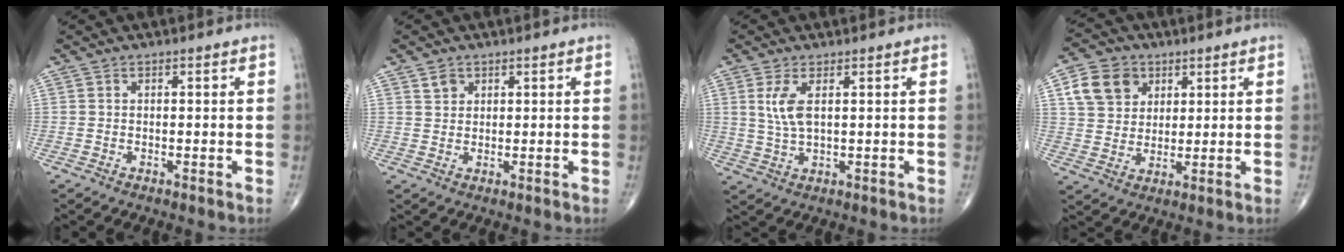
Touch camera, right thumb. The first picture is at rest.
{"total": 2.2, "force": [1.3, 1.6, 0.7], "torque": [-0.002, -0.007, 0.023]}
{"total": 5.0, "force": [1.5, 1.8, 4.4], "torque": [-0.101, -0.007, 0.038]}
{"total": 9.6, "force": [3.8, 7.7, 4.3], "torque": [-0.054, -0.006, 0.072]}